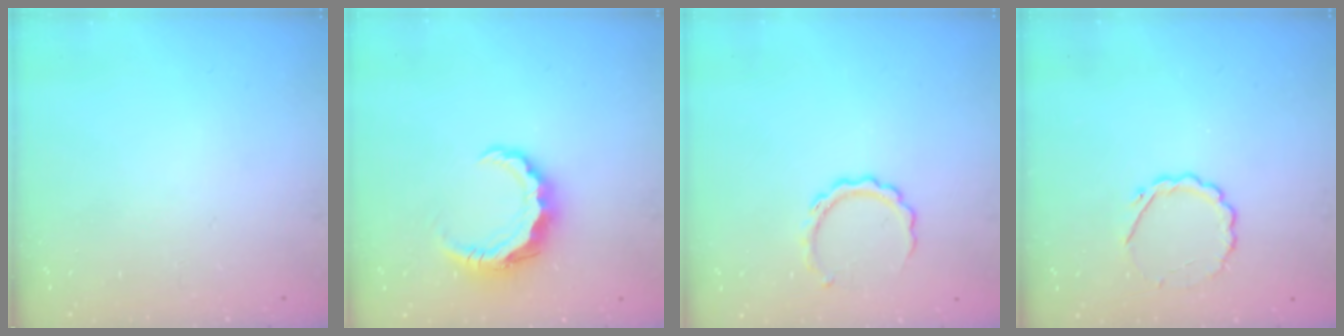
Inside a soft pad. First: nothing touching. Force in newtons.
{"total": 8.0, "press": 8.0, "slide": 0.9}
{"total": 6.3, "press": 6.3, "slide": 0.6}
{"total": 5.2, "press": 5.0, "slide": 1.4}